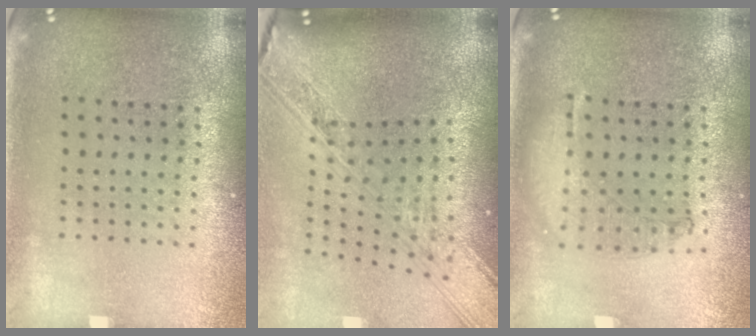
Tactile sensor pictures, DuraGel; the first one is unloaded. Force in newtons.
{"total": 3.9, "press": 2.8, "slide": 2.7}
{"total": 0.9, "press": 0.9, "slide": 0.3}